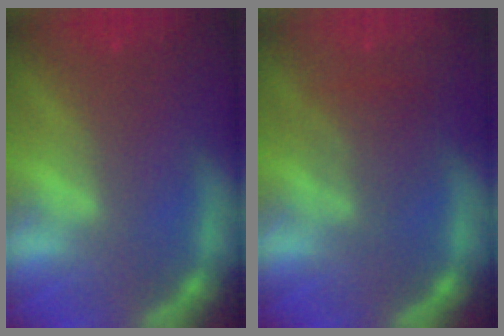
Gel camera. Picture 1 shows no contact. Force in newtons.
{"total": 3.0}